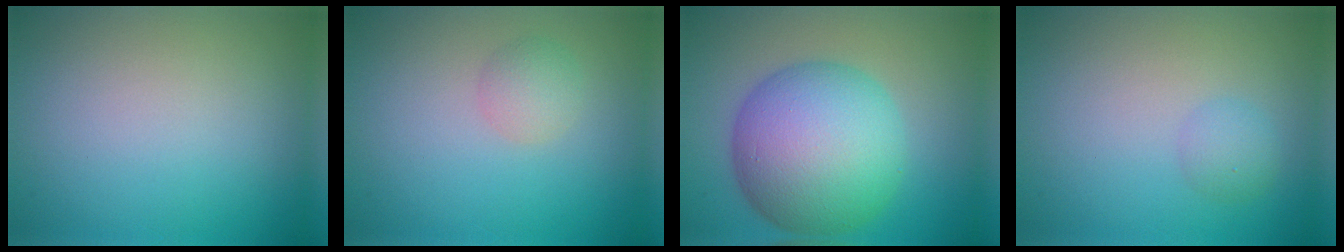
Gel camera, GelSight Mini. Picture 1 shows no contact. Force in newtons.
{"total": 1.8, "press": 1.8, "slide": 0.0}
{"total": 11.7, "press": 11.7, "slide": 0.1}
{"total": 1.5, "press": 1.5, "slide": 0.0}